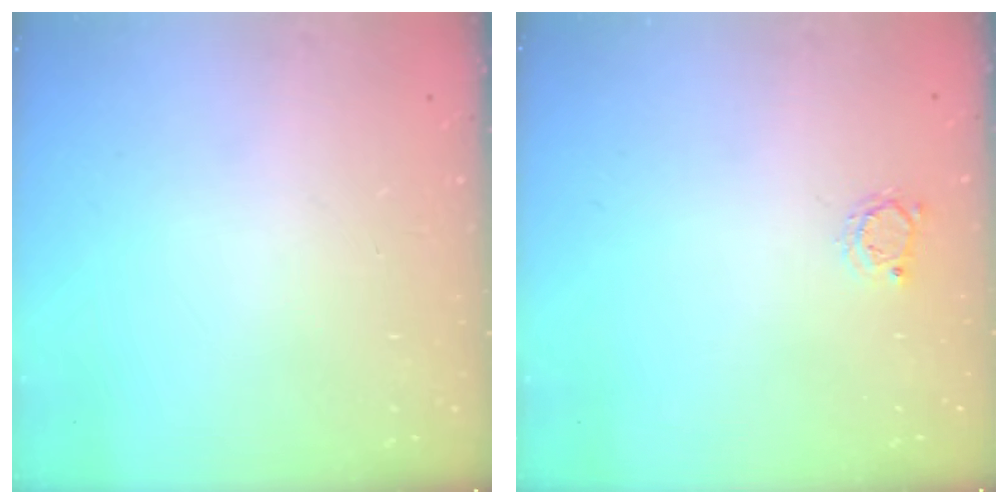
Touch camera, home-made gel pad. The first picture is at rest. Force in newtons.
{"total": 2.6, "press": 2.6, "slide": 0.4}